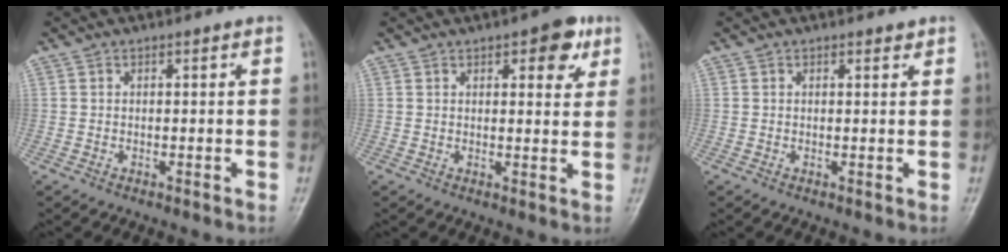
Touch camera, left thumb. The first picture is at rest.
{"total": 6.3, "force": [3.2, 2.8, 4.7], "torque": [-0.036, -0.010, 0.033]}
{"total": 0.8, "force": [0.7, 0.4, 0.4], "torque": [-0.003, -0.005, 0.007]}